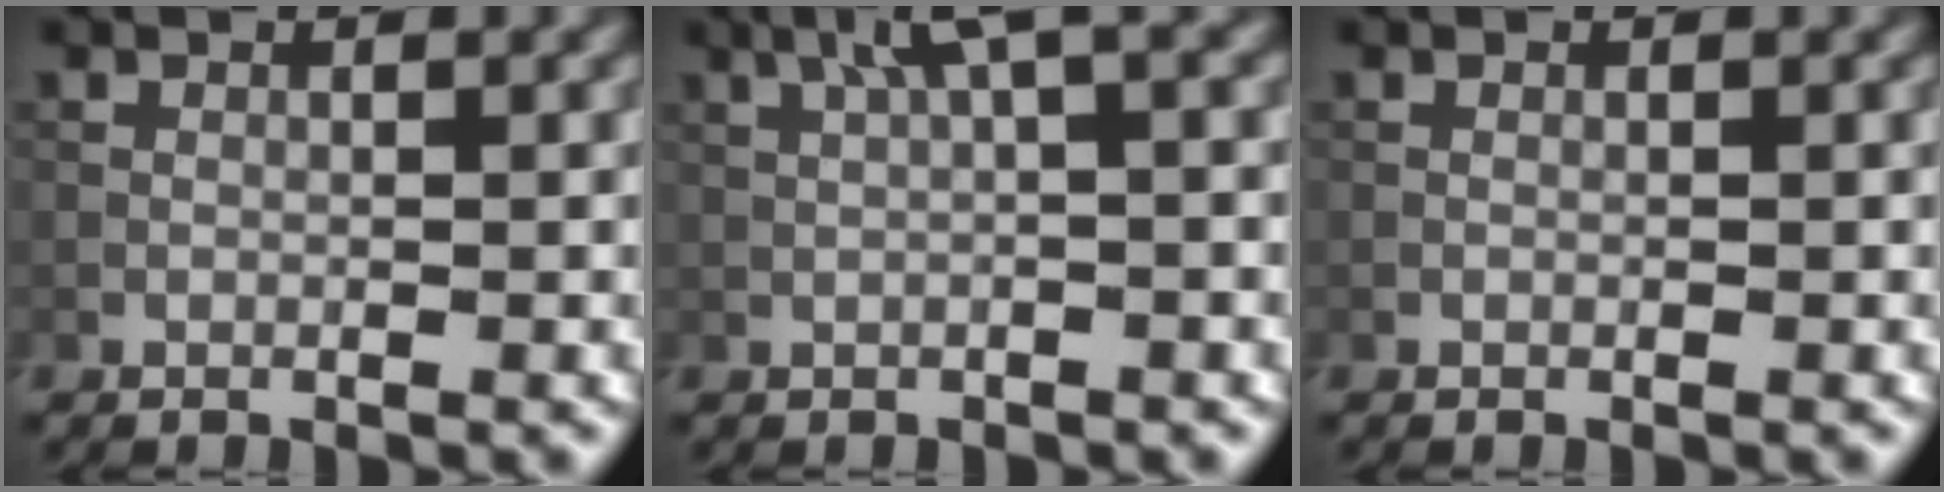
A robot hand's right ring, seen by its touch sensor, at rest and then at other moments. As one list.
[{"total": 3.6, "force": [1.4, 0.4, 3.3], "torque": [-0.063, 0.015, 0.024]}, {"total": 0.0}]